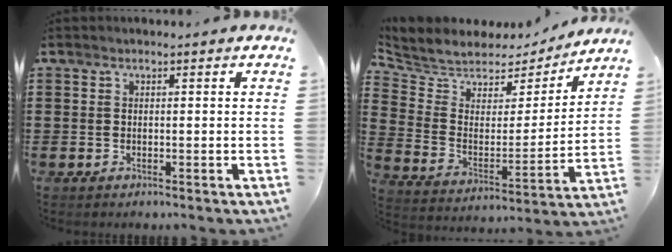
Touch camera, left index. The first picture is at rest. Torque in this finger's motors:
{"motor_torque": [2.14, 0.00, 0.22, 0.00]}